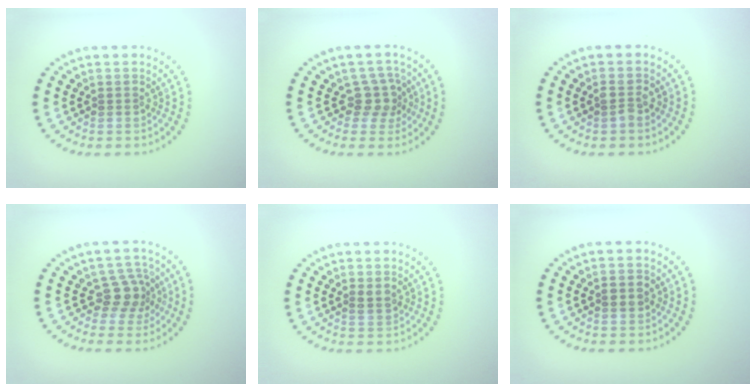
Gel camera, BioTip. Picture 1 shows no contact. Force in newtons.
{"total": 2.5, "press": 1.9, "slide": 1.5}
{"total": 1.1, "press": 1.0, "slide": 0.2}
{"total": 2.8, "press": 2.1, "slide": 1.9}
{"total": 1.1, "press": 1.0, "slide": 0.5}
{"total": 1.3, "press": 1.3, "slide": 0.1}